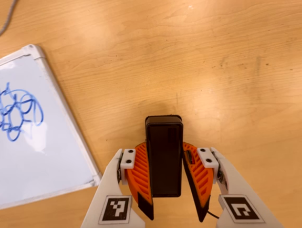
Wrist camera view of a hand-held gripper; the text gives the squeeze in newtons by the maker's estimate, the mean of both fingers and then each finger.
{"total": 6.3, "left": 5.7, "right": 6.9}